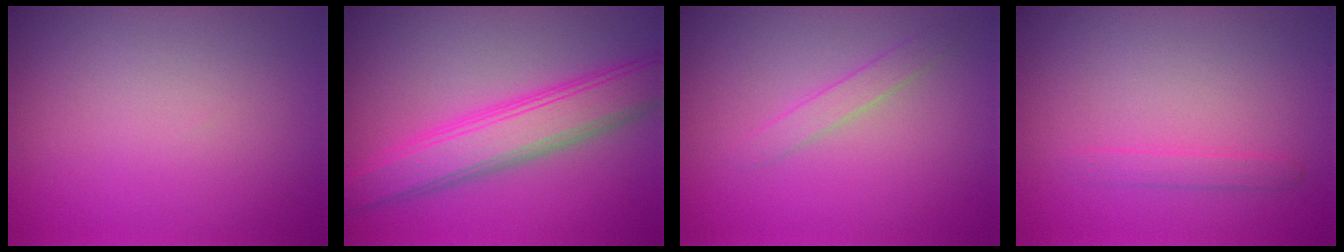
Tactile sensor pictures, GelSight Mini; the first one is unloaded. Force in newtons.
{"total": 5.8, "press": 5.8, "slide": 0.1}
{"total": 1.4, "press": 1.4, "slide": 0.0}
{"total": 1.1, "press": 1.1, "slide": 0.0}